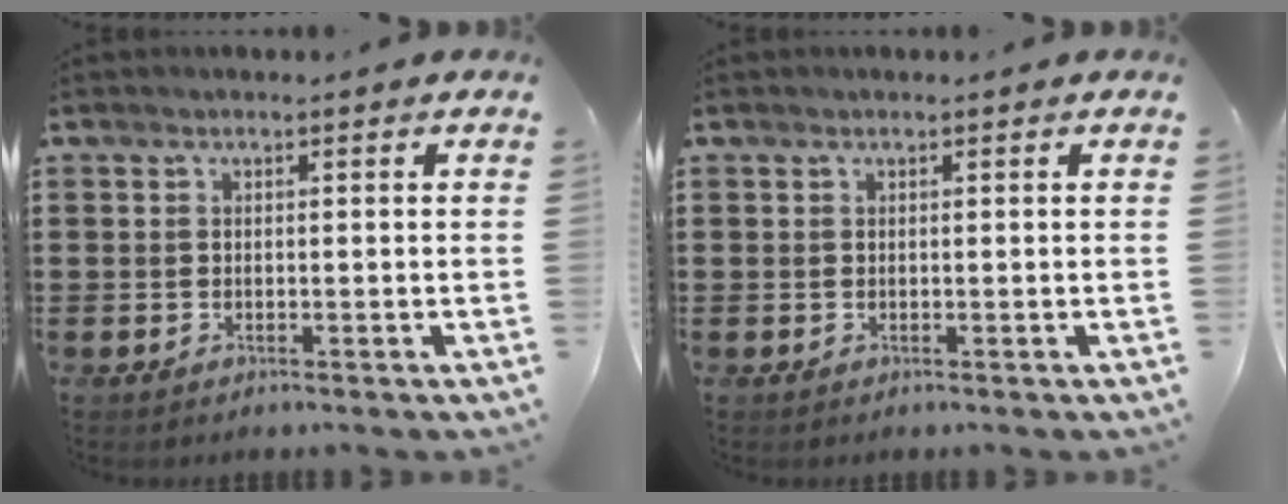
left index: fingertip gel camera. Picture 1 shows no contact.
{"total": 0.0}